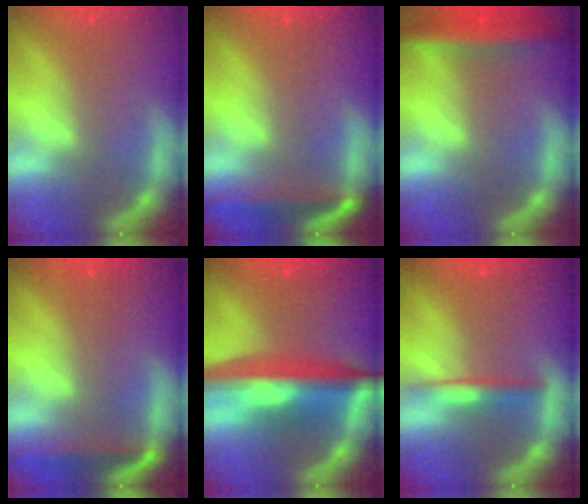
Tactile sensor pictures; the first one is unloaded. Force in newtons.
{"total": 4.4}
{"total": 5.5}
{"total": 3.5}
{"total": 9.6}
{"total": 2.5}